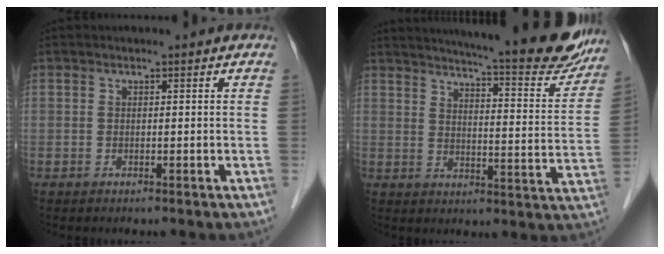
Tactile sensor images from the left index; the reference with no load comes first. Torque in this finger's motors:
{"motor_torque": [0.83, -1.31, 0.61, 0.14]}